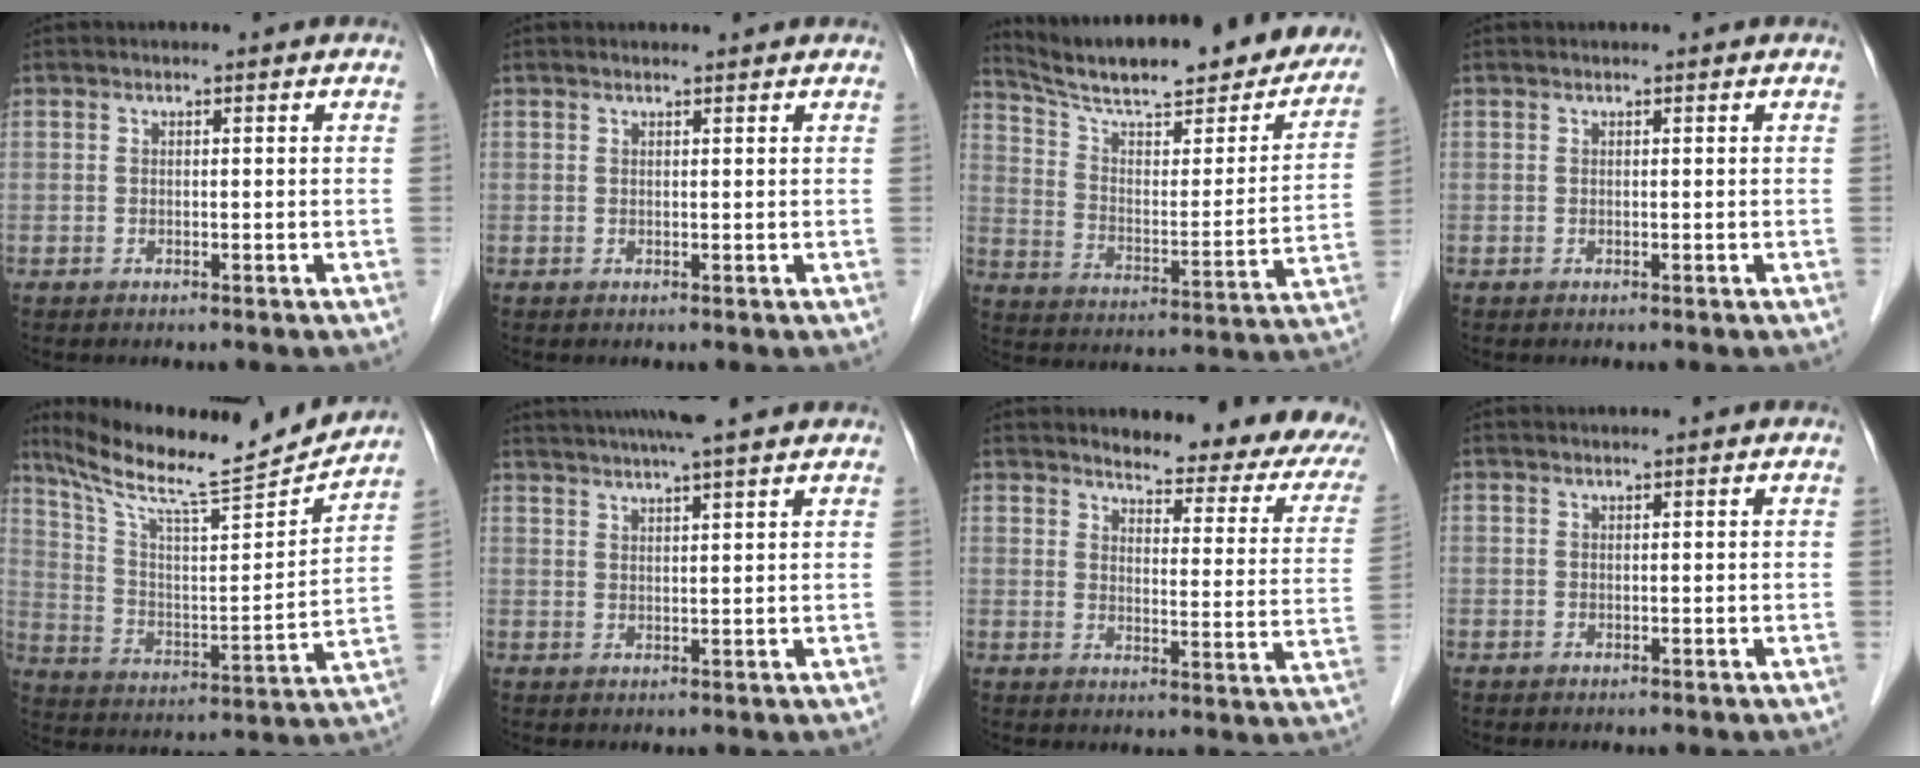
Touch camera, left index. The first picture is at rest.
{"total": 1.7, "force": [1.7, 0.1, 0.4], "torque": [-0.012, 0.011, 0.023]}
{"total": 28.0, "force": [24.0, 5.3, 13.5], "torque": [-0.201, -0.045, 0.321]}
{"total": 0.0}
{"total": 20.0, "force": [18.3, -0.2, 8.1], "torque": [-0.143, -0.031, 0.285]}
{"total": 12.0, "force": [10.3, 0.1, 6.0], "torque": [-0.099, 0.031, 0.140]}
{"total": 16.9, "force": [14.5, 3.7, 7.8], "torque": [-0.070, -0.046, 0.149]}
{"total": 0.0}